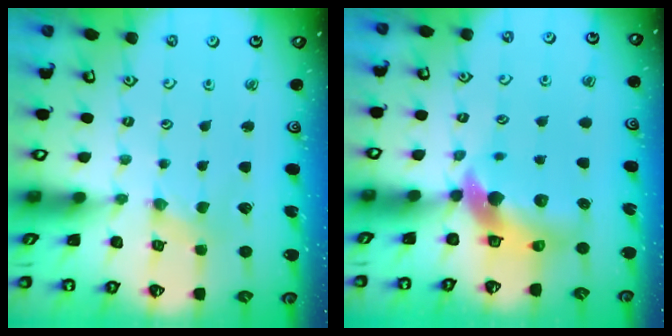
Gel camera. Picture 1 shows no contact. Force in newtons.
{"total": 9.9, "press": 9.8, "slide": 1.3}